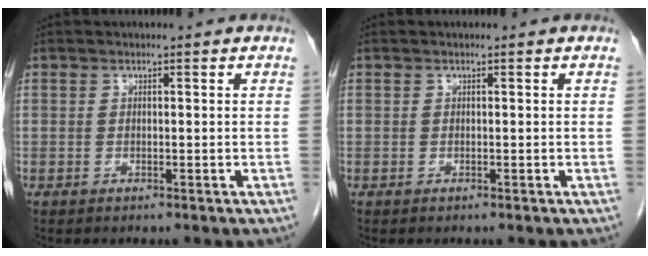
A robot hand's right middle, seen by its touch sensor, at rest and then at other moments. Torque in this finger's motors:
{"motor_torque": [0.02, 0.08, -0.01, 0.00]}